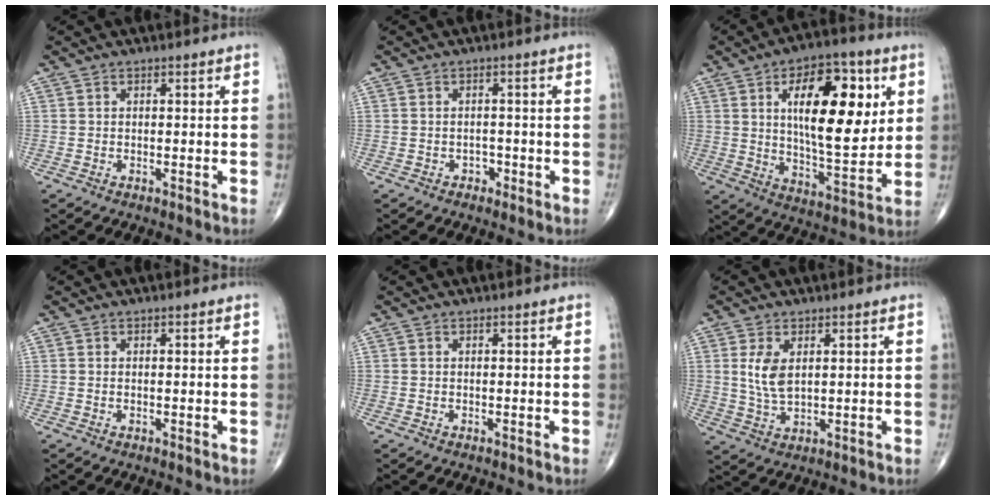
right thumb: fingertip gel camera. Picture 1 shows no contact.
{"total": 1.6, "force": [-0.8, 1.2, 0.5], "torque": [0.000, 0.005, -0.014]}
{"total": 20.6, "force": [5.6, 9.4, 17.4], "torque": [-0.225, -0.025, 0.088]}
{"total": 0.0}
{"total": 0.0}
{"total": 5.8, "force": [1.5, 3.0, 4.7], "torque": [-0.092, -0.010, 0.036]}